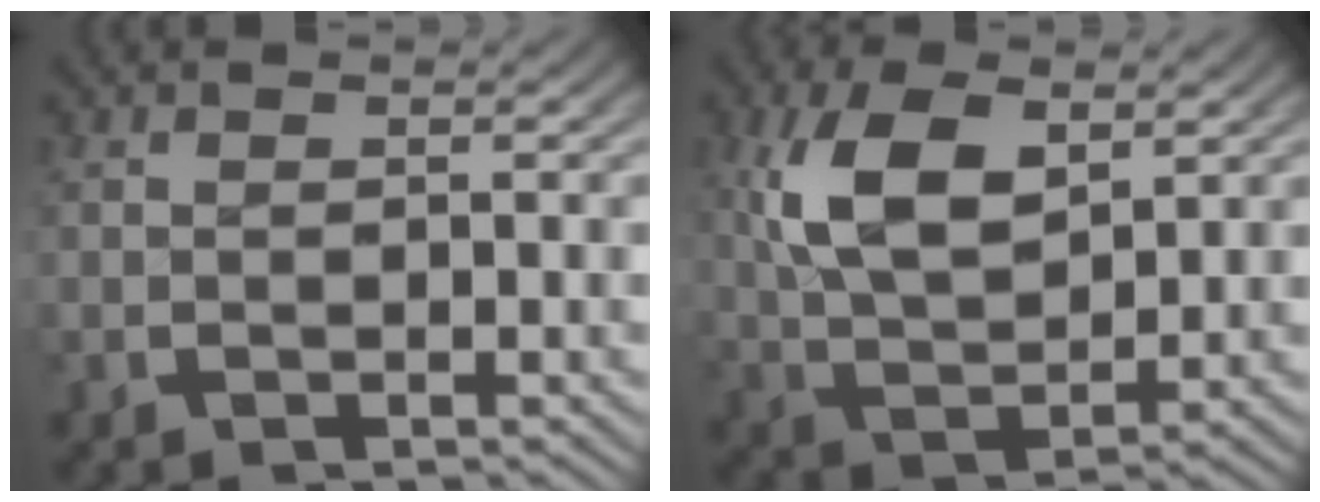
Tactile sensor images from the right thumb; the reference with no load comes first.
{"total": 7.4, "force": [1.8, 4.3, 5.8], "torque": [-0.134, -0.015, 0.046]}